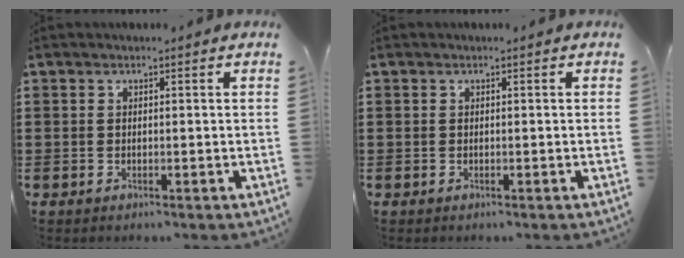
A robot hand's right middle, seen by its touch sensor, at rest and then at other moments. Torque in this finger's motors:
{"motor_torque": [0.00, 0.00, 0.00, -0.01]}